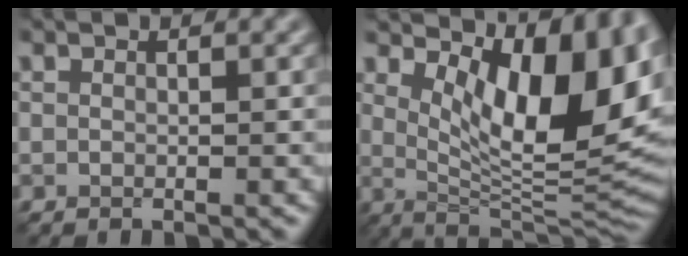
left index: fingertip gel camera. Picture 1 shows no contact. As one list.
[{"total": 12.6, "force": [4.1, 5.2, 10.7], "torque": [-0.146, -0.011, 0.075]}]